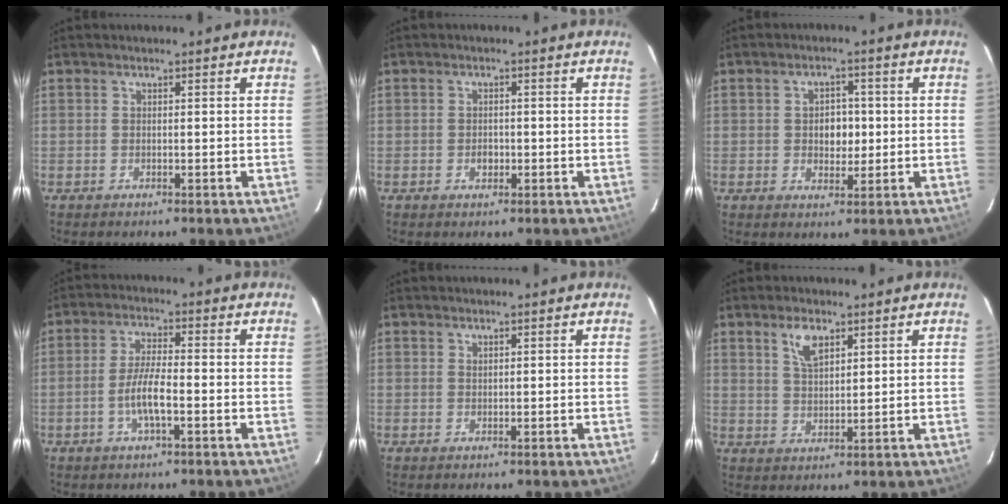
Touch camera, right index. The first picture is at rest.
{"total": 1.7, "force": [-0.5, 1.5, 0.7], "torque": [-0.014, 0.004, -0.006]}
{"total": 4.5, "force": [0.0, 3.5, 2.9], "torque": [-0.046, 0.008, 0.003]}
{"total": 5.8, "force": [-2.1, 1.1, 5.3], "torque": [-0.107, -0.001, -0.041]}
{"total": 0.5, "force": [0.4, 0.3, 0.0], "torque": [0.000, 0.000, 0.010]}
{"total": 5.0, "force": [2.9, 2.3, 3.4], "torque": [-0.062, 0.005, 0.057]}